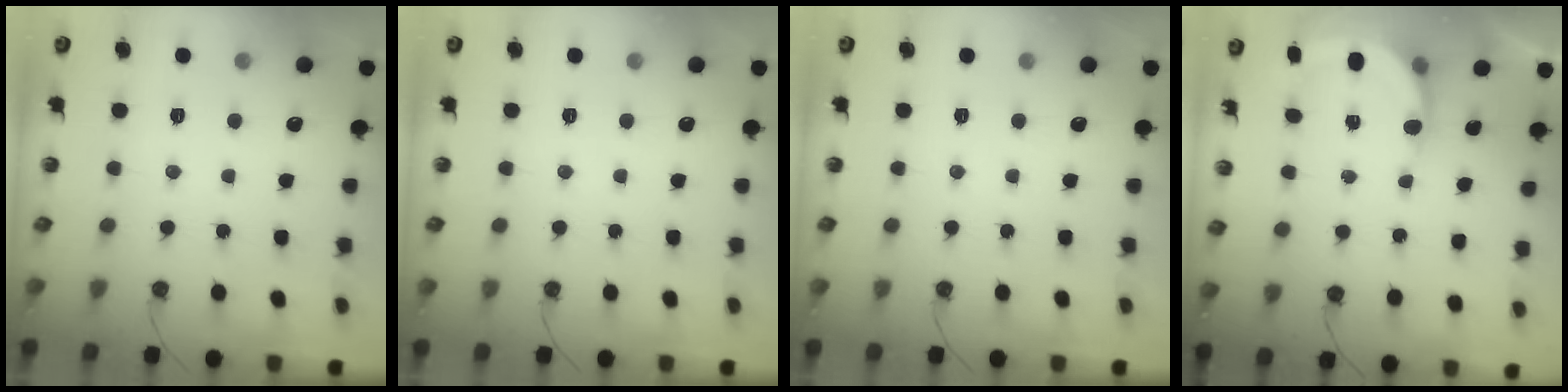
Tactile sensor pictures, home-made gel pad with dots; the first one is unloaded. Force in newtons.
{"total": 0.0}
{"total": 0.0}
{"total": 6.9, "press": 6.8, "slide": 1.0}